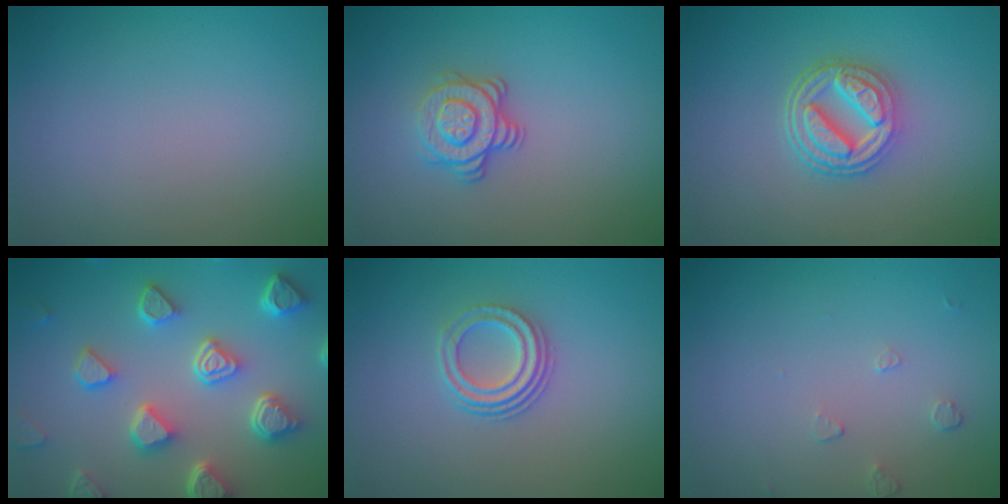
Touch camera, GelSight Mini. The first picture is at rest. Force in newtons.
{"total": 3.1, "press": 2.5, "slide": 1.7}
{"total": 4.8, "press": 3.8, "slide": 3.1}
{"total": 6.7, "press": 5.3, "slide": 4.1}
{"total": 2.9, "press": 2.2, "slide": 1.9}
{"total": 0.6, "press": 0.4, "slide": 0.5}